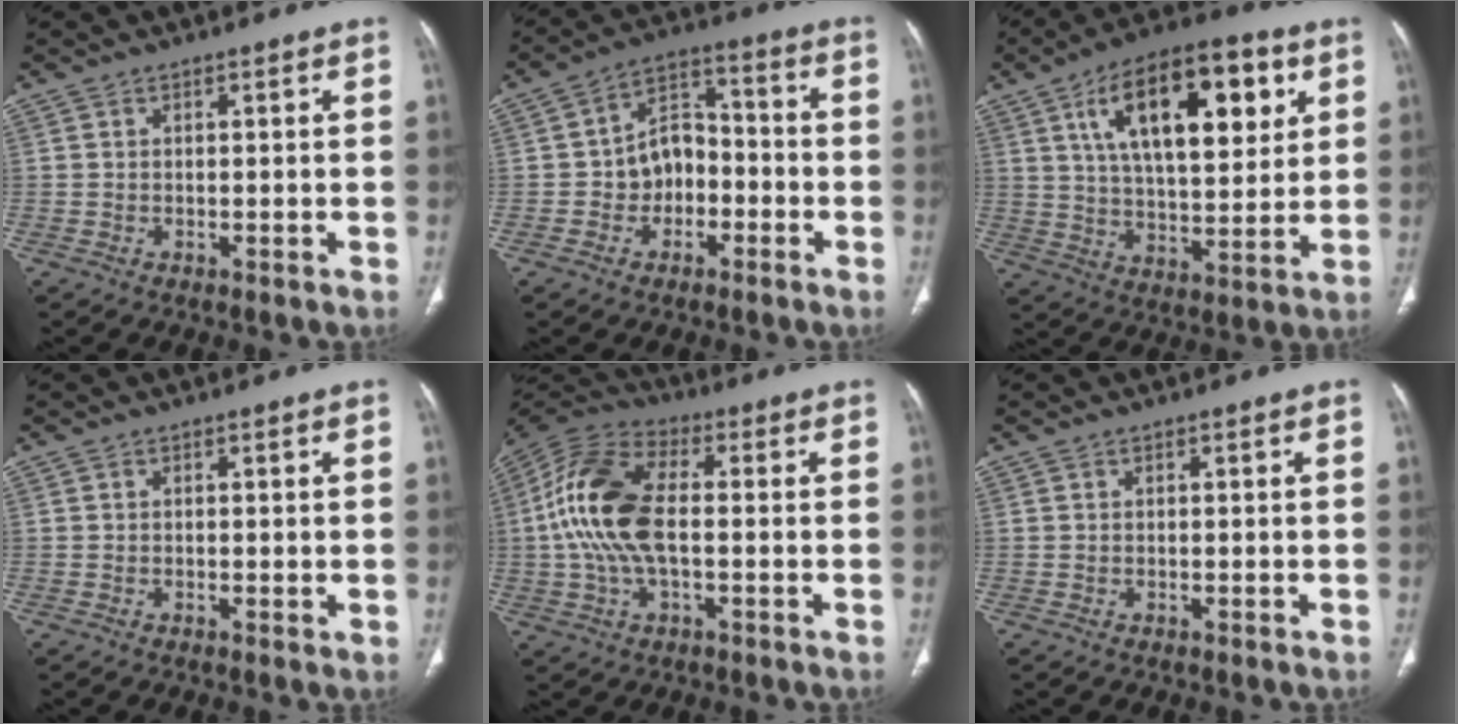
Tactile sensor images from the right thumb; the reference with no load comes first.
{"total": 9.4, "force": [-2.3, 7.0, 5.8], "torque": [-0.060, 0.046, -0.048]}
{"total": 22.2, "force": [8.5, 9.9, 18.0], "torque": [-0.259, -0.014, 0.137]}
{"total": 0.5, "force": [0.0, 0.2, 0.5], "torque": [-0.011, -0.003, 0.000]}
{"total": 16.2, "force": [-0.1, 8.4, 13.8], "torque": [-0.291, 0.028, -0.007]}
{"total": 0.0}